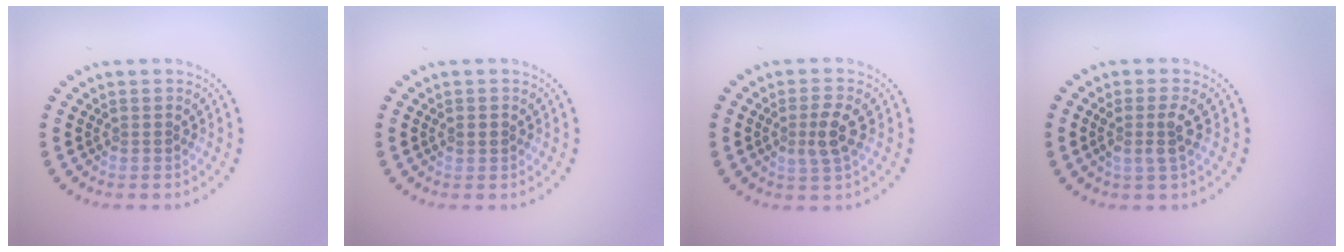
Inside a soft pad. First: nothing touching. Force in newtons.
{"total": 1.0, "press": 1.0, "slide": 0.1}
{"total": 2.6, "press": 2.4, "slide": 1.0}
{"total": 2.2, "press": 1.8, "slide": 1.2}